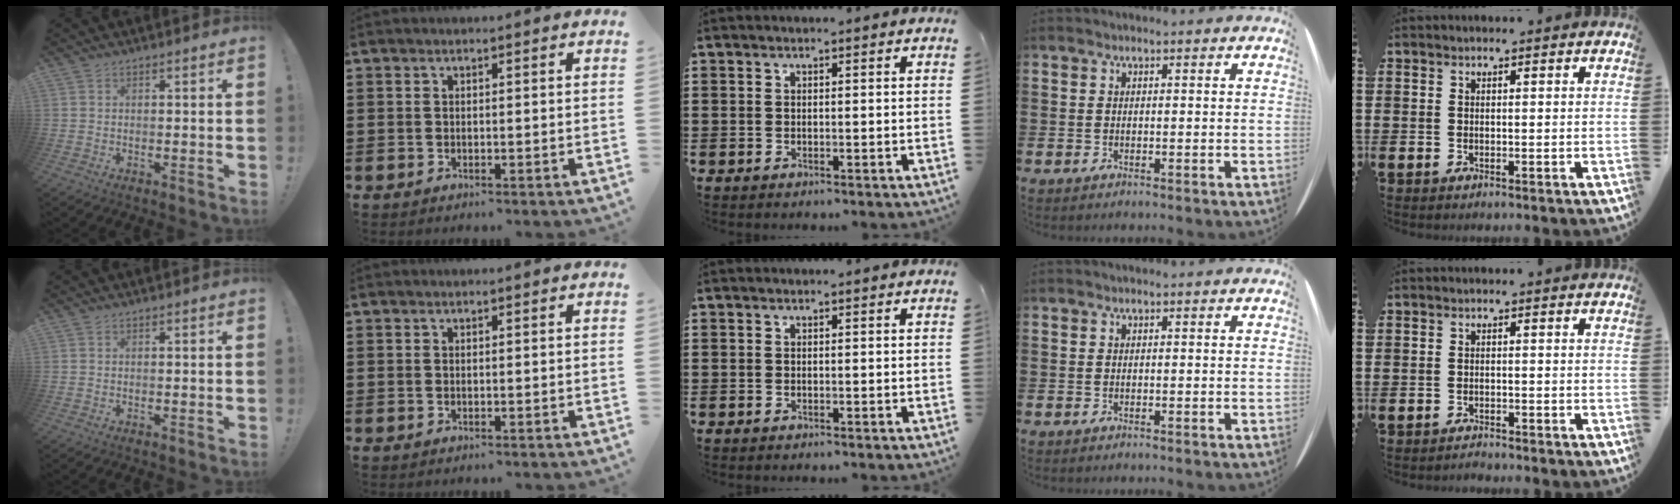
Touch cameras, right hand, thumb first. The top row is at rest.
{"little": {"total": 0.7, "force": [-0.7, 0.0, -0.2], "torque": [0.008, -0.006, -0.016]}}